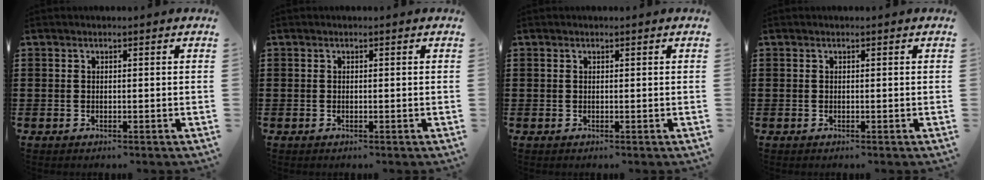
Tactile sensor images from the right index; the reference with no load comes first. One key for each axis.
{"total": 0.0}
{"total": 0.0}
{"total": 0.0}